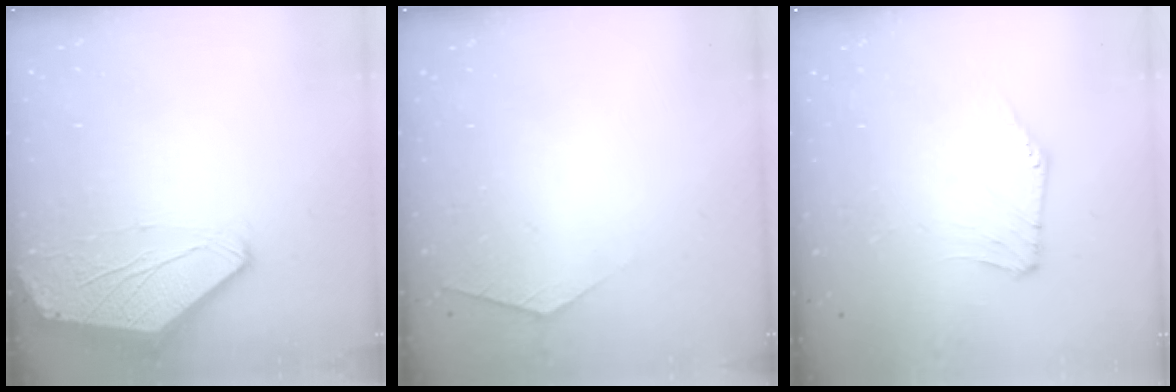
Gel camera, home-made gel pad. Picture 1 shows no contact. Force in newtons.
{"total": 2.1, "press": 2.0, "slide": 0.4}
{"total": 0.7, "press": 0.5, "slide": 0.4}